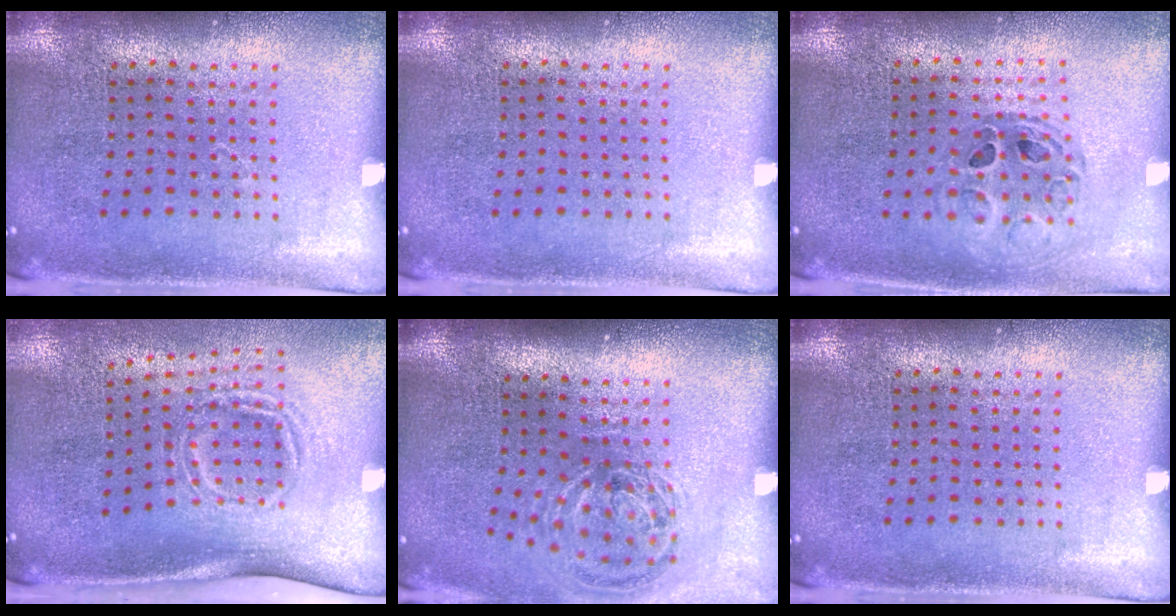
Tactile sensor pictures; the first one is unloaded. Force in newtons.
{"total": 0.0}
{"total": 0.8, "press": 0.8, "slide": 0.1}
{"total": 1.8, "press": 1.2, "slide": 1.4}
{"total": 1.2, "press": 1.0, "slide": 0.6}
{"total": 0.0}